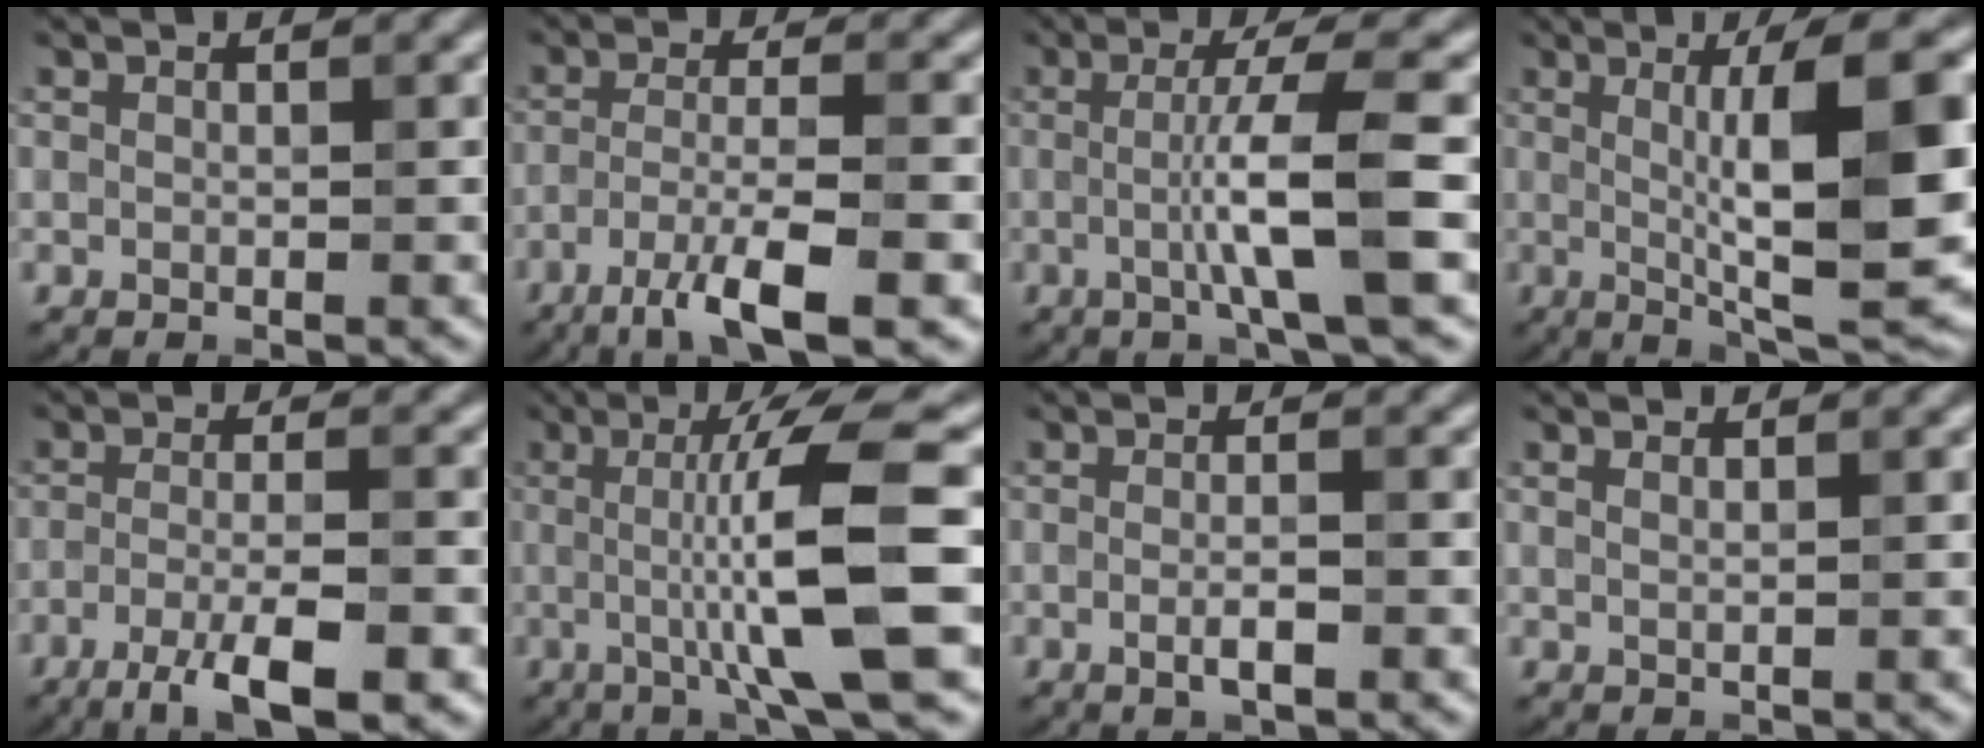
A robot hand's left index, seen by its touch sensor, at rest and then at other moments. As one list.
[{"total": 5.9, "force": [-3.4, 0.9, 4.8], "torque": [-0.083, 0.002, -0.065]}, {"total": 6.4, "force": [-0.7, 0.7, 6.3], "torque": [-0.101, 0.007, -0.018]}, {"total": 11.9, "force": [0.6, 2.5, 11.6], "torque": [-0.157, 0.003, 0.015]}, {"total": 5.3, "force": [-2.8, 0.9, 4.4], "torque": [-0.076, 0.002, -0.055]}, {"total": 9.6, "force": [-0.5, 1.6, 9.5], "torque": [-0.142, 0.000, -0.006]}, {"total": 2.3, "force": [-0.6, 0.4, 2.1], "torque": [-0.039, -0.005, -0.011]}, {"total": 1.1, "force": [0.8, 0.4, 0.7], "torque": [-0.006, -0.001, 0.007]}]